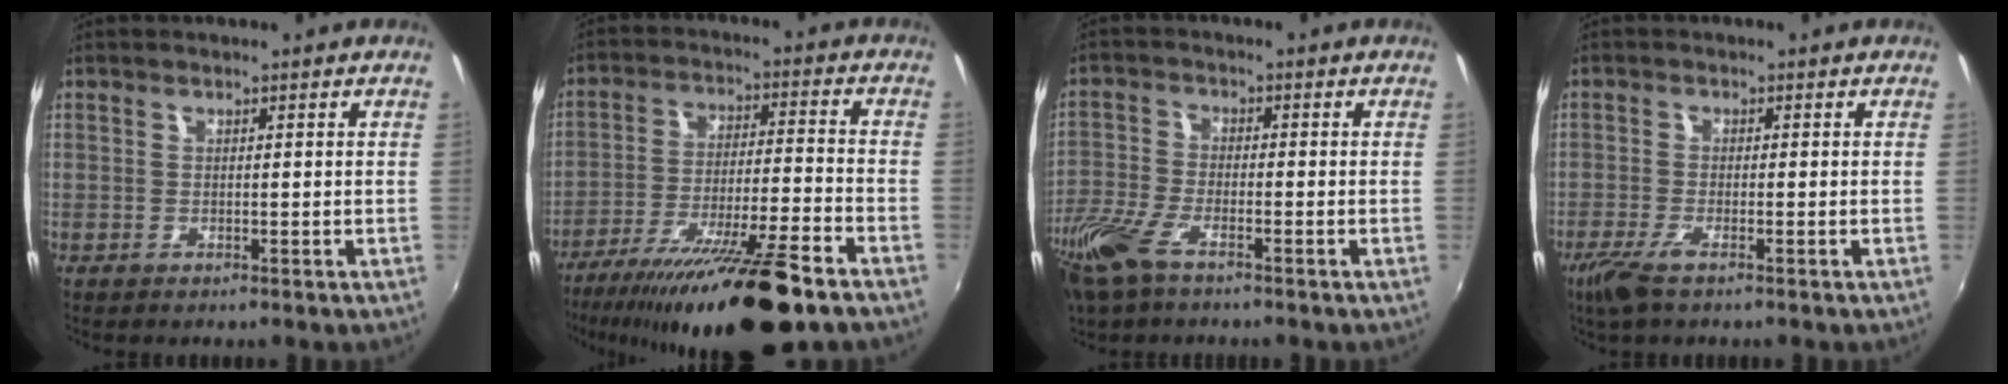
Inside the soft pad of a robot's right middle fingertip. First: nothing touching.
{"total": 20.9, "force": [-15.8, 1.4, 13.5], "torque": [-0.241, -0.035, -0.254]}
{"total": 10.6, "force": [-6.9, 4.0, 7.1], "torque": [-0.176, -0.026, -0.143]}
{"total": 4.3, "force": [-2.8, 0.6, 3.2], "torque": [-0.078, -0.014, -0.056]}